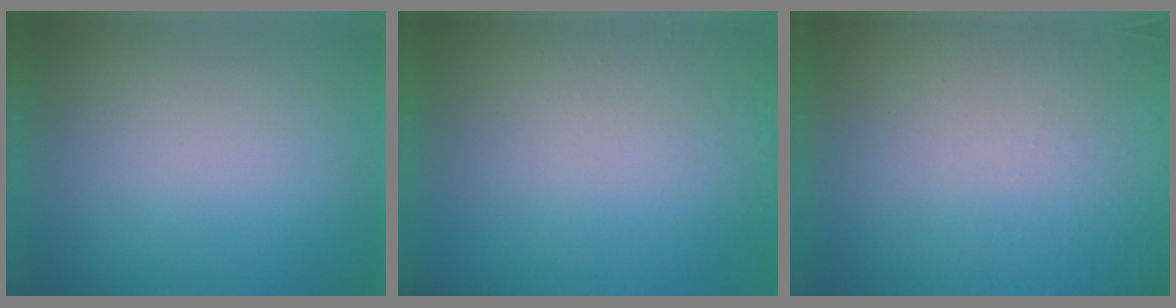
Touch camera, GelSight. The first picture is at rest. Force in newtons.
{"total": 5.0}
{"total": 7.3}